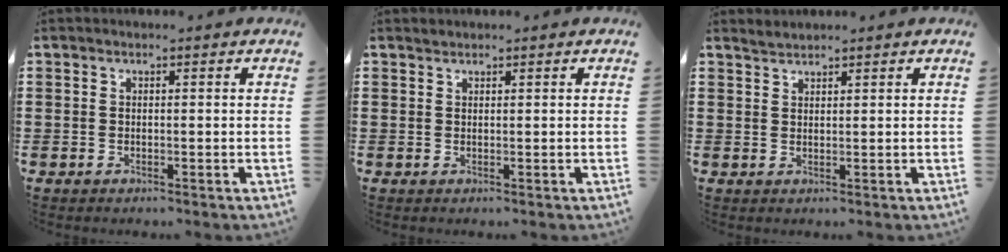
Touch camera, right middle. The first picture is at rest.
{"total": 0.7, "force": [0.6, 0.2, -0.1], "torque": [0.001, 0.001, 0.012]}
{"total": 1.3, "force": [1.3, 0.1, -0.2], "torque": [0.000, 0.002, 0.026]}